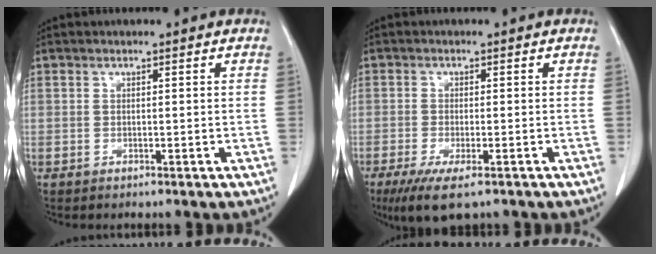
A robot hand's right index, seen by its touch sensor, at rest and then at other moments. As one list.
[{"total": 7.0, "force": [-4.6, 1.5, 5.0], "torque": [-0.083, -0.019, -0.072]}]